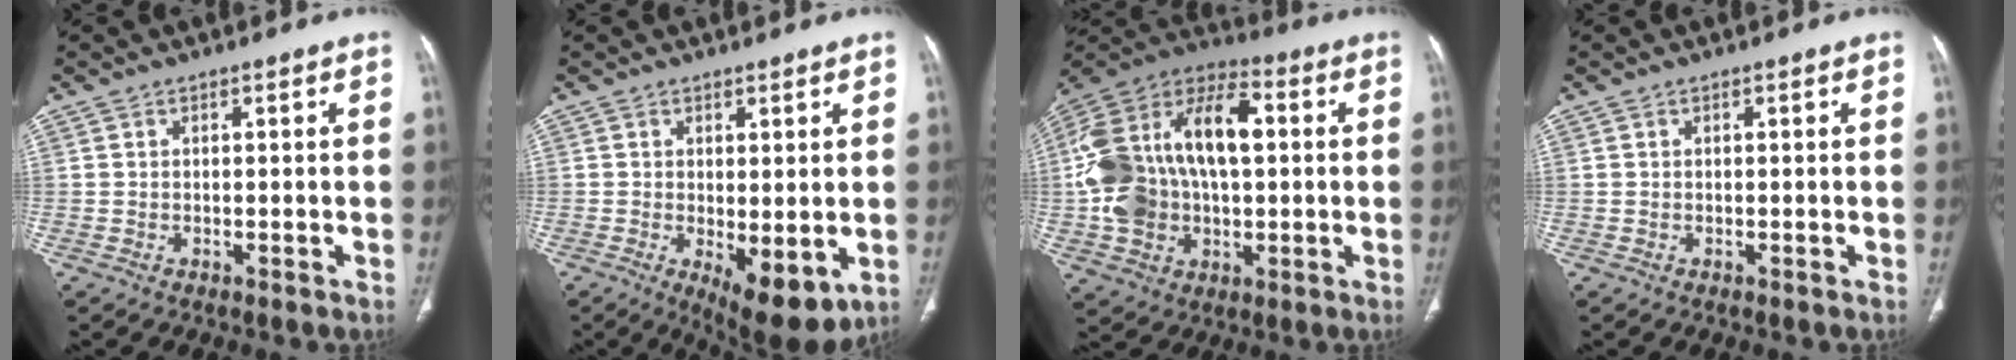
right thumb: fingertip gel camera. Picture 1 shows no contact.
{"total": 9.4, "force": [-2.1, 3.8, 8.3], "torque": [-0.115, -0.021, -0.018]}
{"total": 27.0, "force": [2.4, 16.6, 21.2], "torque": [-0.421, 0.030, 0.040]}
{"total": 0.0}